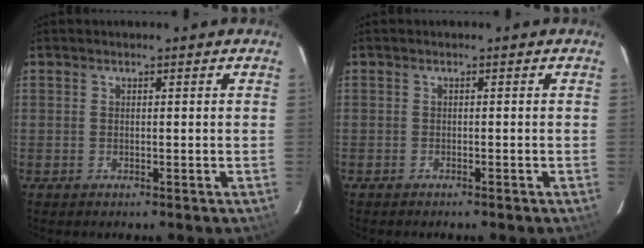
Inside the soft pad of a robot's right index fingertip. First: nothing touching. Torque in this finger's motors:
{"motor_torque": [-0.70, -0.81, -0.40, -0.11]}